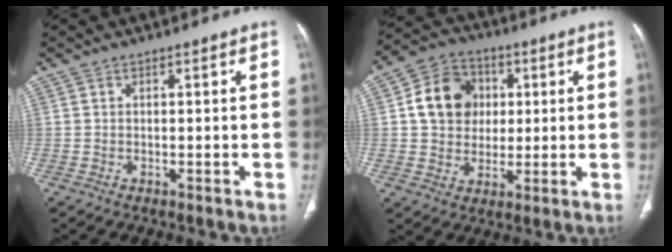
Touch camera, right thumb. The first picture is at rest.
{"total": 11.9, "force": [2.1, 10.1, 5.9], "torque": [-0.073, 0.008, 0.030]}